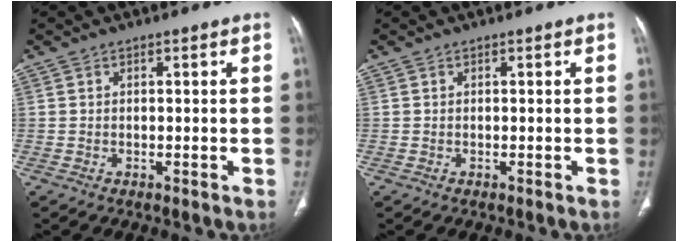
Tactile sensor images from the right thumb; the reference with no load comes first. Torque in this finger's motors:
{"motor_torque": [0.00, 0.00, 0.00, 0.00, 0.00]}